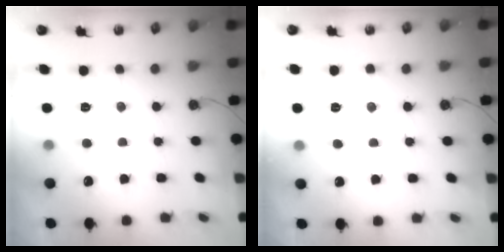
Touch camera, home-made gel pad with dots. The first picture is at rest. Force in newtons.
{"total": 5.4, "press": 5.4, "slide": 0.8}